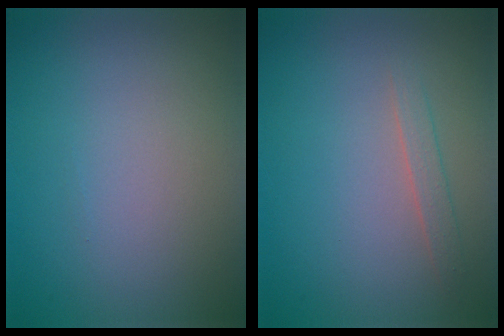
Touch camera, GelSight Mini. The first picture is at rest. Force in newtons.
{"total": 1.2, "press": 1.2, "slide": 0.1}